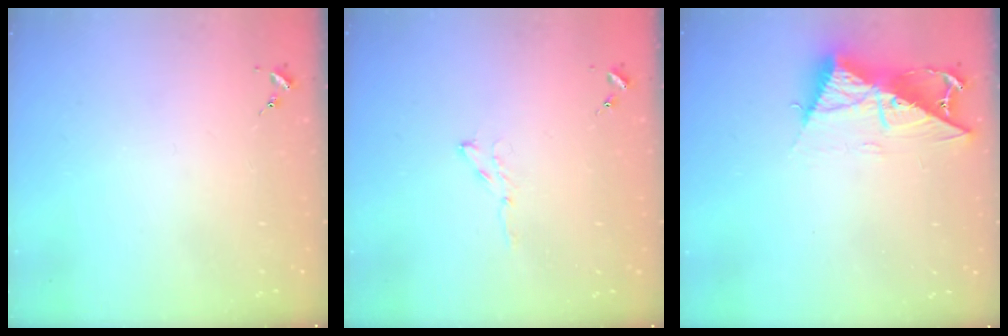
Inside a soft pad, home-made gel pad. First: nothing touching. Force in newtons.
{"total": 3.8, "press": 3.7, "slide": 0.5}
{"total": 13.0, "press": 13.0, "slide": 1.1}